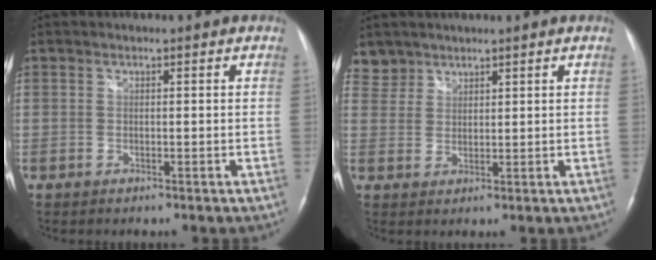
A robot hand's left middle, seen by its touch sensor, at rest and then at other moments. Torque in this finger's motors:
{"motor_torque": [0.07, -0.05, 0.04, 0.00]}